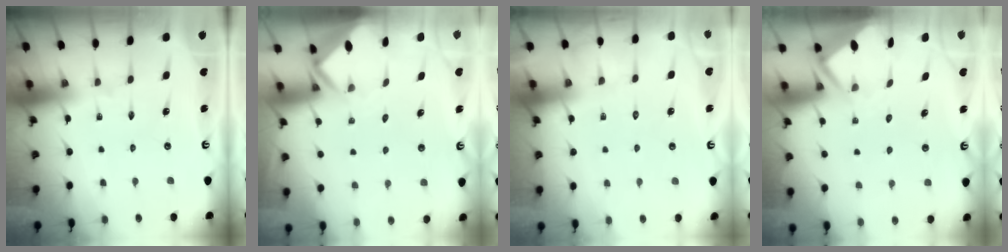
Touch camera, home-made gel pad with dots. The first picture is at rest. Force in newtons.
{"total": 2.7, "press": 2.7, "slide": 0.2}
{"total": 3.9, "press": 3.9, "slide": 0.5}
{"total": 3.4, "press": 3.4, "slide": 0.3}